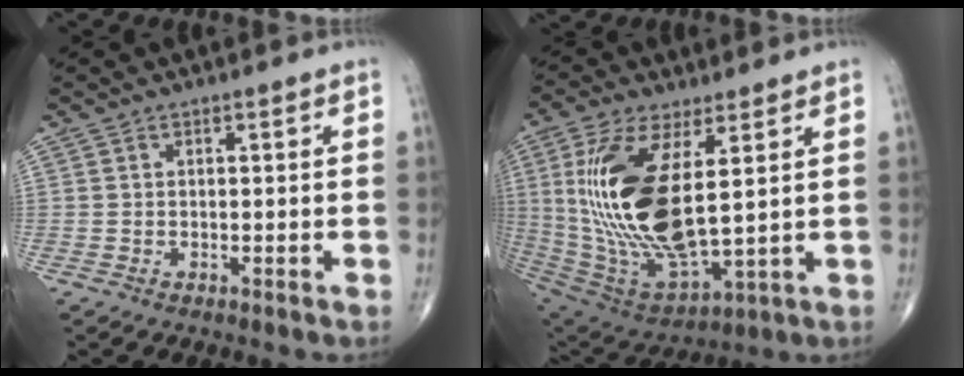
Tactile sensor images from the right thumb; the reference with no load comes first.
{"total": 22.2, "force": [3.9, 8.9, 20.0], "torque": [-0.419, -0.031, 0.084]}